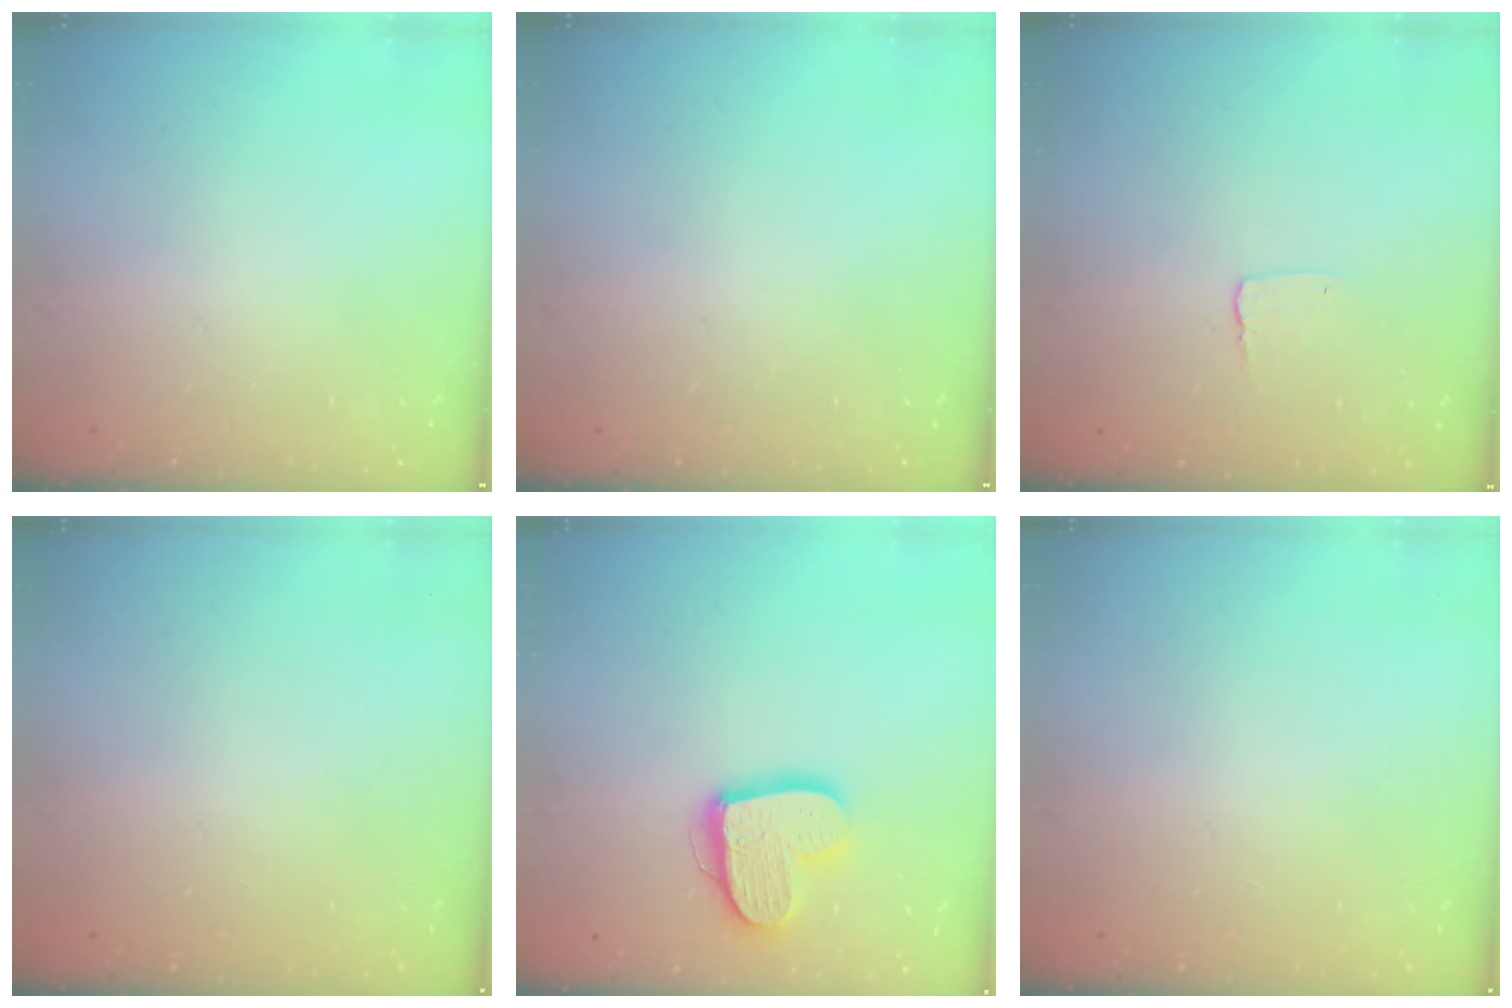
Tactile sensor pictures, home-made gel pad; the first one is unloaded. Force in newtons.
{"total": 0.0}
{"total": 2.9, "press": 2.9, "slide": 0.2}
{"total": 0.0}
{"total": 14.6, "press": 14.6, "slide": 1.3}
{"total": 0.0}